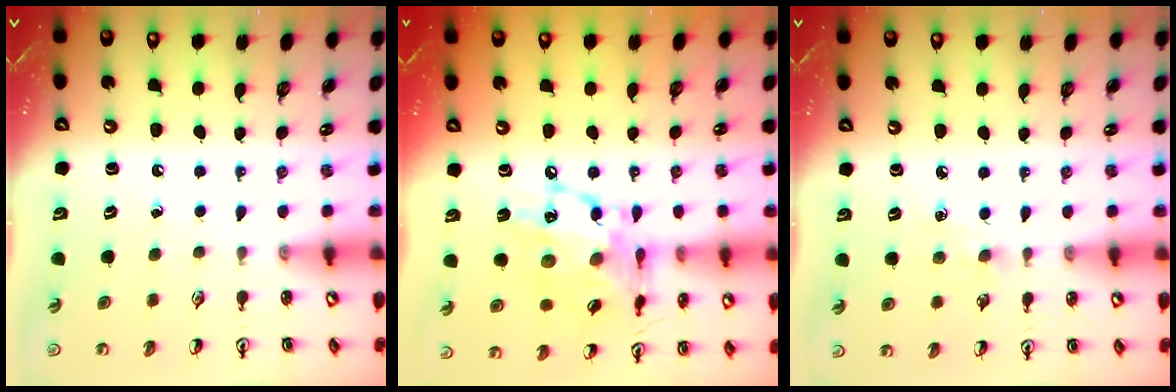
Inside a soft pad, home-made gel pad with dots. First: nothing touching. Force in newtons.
{"total": 14.9, "press": 14.8, "slide": 1.4}
{"total": 2.8, "press": 2.8, "slide": 0.4}